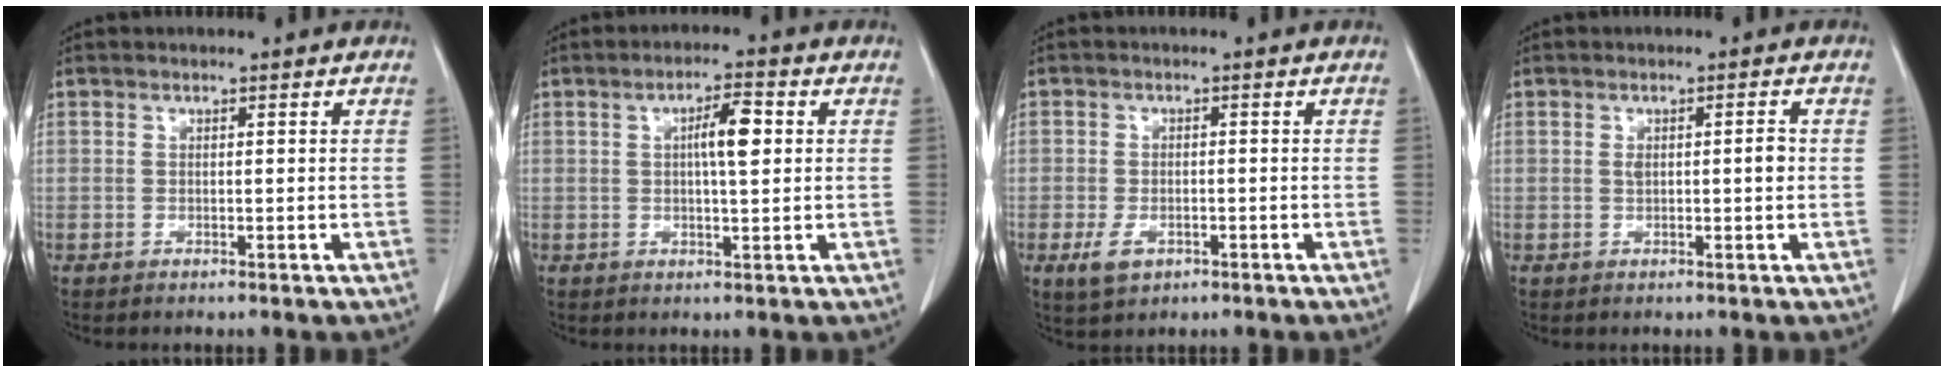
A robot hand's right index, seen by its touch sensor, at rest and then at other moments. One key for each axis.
{"total": 5.1, "fx": 0.9, "fy": 0.9, "fz": 4.9, "tx": -0.084, "ty": 0.007, "tz": 0.014}
{"total": 3.7, "fx": -1.7, "fy": 2.4, "fz": 2.2, "tx": -0.044, "ty": -0.002, "tz": -0.021}
{"total": 2.7, "fx": 0.2, "fy": 0.7, "fz": 2.6, "tx": -0.043, "ty": 0.005, "tz": 0.006}